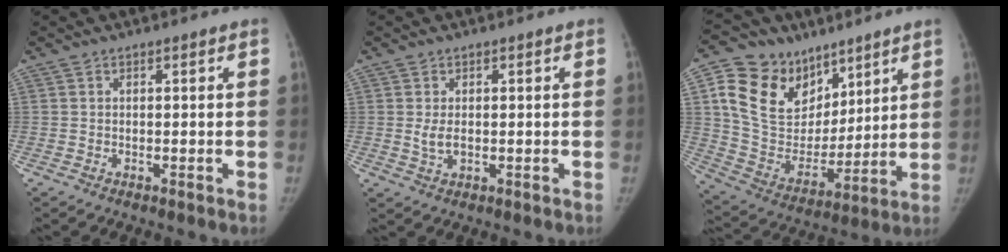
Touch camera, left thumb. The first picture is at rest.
{"total": 2.8, "force": [0.1, 1.6, 2.2], "torque": [-0.045, -0.007, 0.005]}
{"total": 21.0, "force": [10.8, 14.8, 10.3], "torque": [-0.152, -0.032, 0.208]}